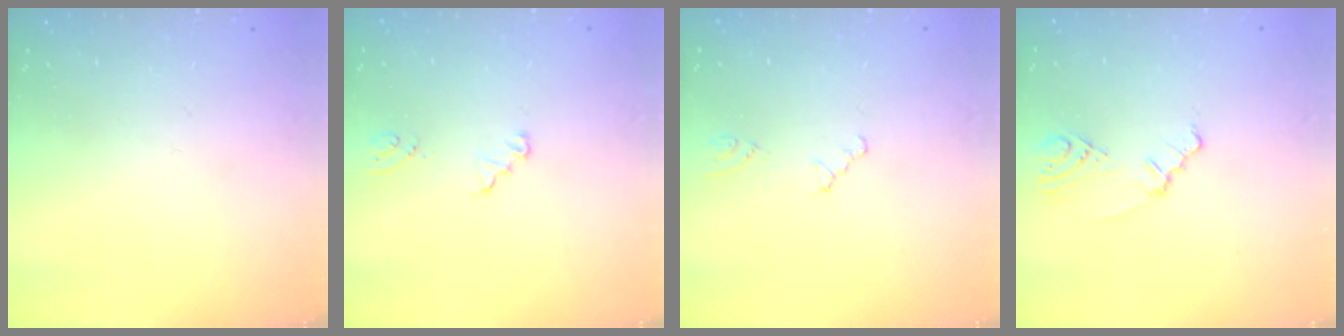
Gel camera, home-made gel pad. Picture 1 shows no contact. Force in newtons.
{"total": 2.1, "press": 2.1, "slide": 0.2}
{"total": 0.9, "press": 0.9, "slide": 0.2}
{"total": 2.2, "press": 2.1, "slide": 0.6}